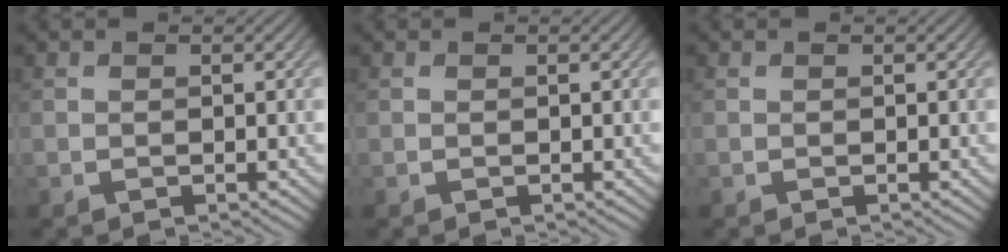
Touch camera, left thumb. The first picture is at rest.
{"total": 0.0}
{"total": 0.0}